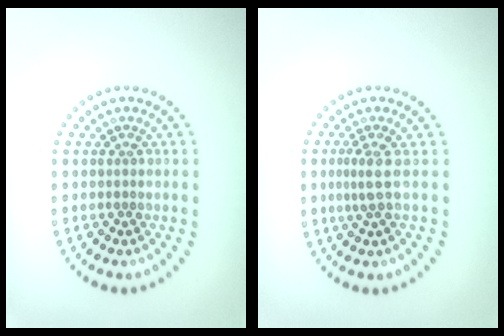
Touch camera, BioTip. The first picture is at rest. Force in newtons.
{"total": 1.9, "press": 1.4, "slide": 1.3}